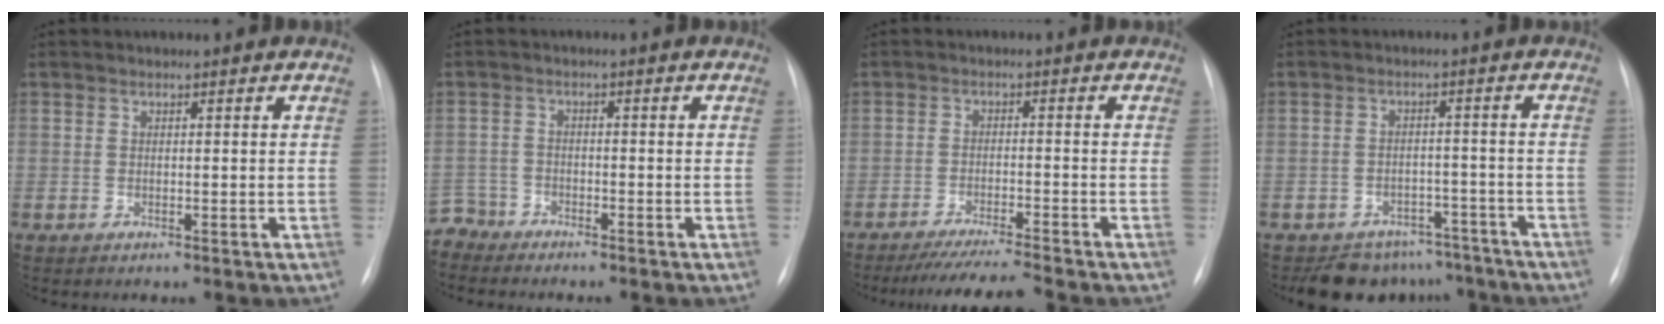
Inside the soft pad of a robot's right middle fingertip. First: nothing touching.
{"total": 3.7, "force": [-3.5, 0.7, -1.1], "torque": [0.027, -0.007, -0.067]}
{"total": 8.3, "force": [-7.6, -1.3, 3.3], "torque": [-0.042, -0.021, -0.124]}
{"total": 8.6, "force": [-7.3, 4.5, 0.4], "torque": [0.015, 0.023, -0.095]}